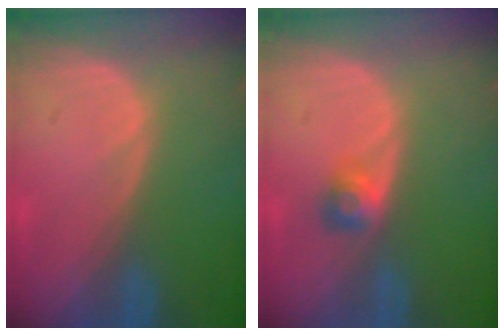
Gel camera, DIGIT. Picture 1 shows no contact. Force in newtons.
{"total": 2.6, "press": 2.3, "slide": 1.1}